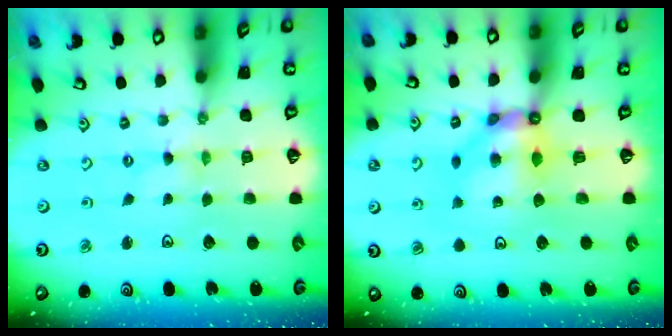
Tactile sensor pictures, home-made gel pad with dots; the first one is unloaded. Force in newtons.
{"total": 8.1, "press": 8.0, "slide": 0.8}